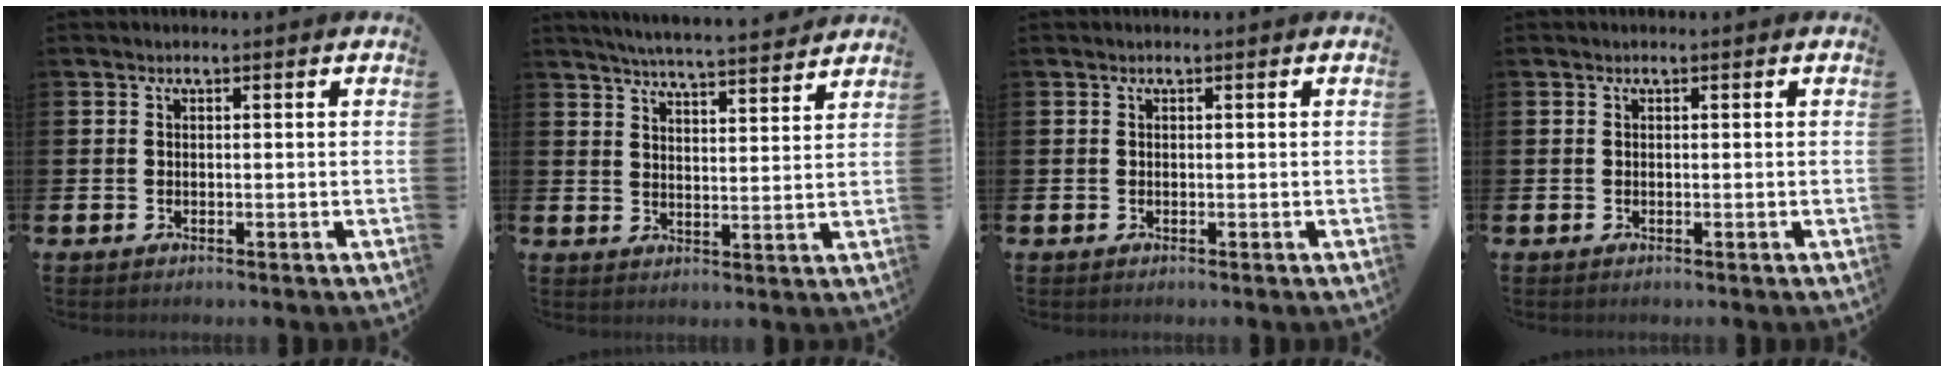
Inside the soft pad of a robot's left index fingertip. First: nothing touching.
{"total": 5.6, "force": [5.5, -0.2, 1.1], "torque": [-0.034, -0.038, 0.095]}
{"total": 0.0}
{"total": 0.0}